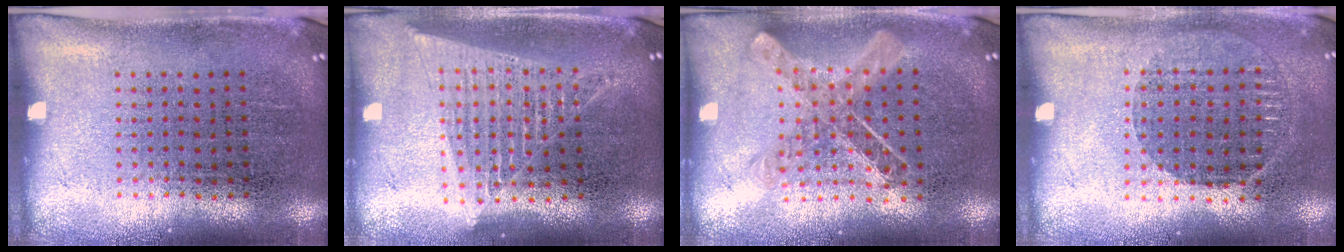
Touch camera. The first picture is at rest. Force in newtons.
{"total": 1.6, "press": 1.5, "slide": 0.6}
{"total": 1.0, "press": 1.0, "slide": 0.1}
{"total": 1.0, "press": 0.9, "slide": 0.4}